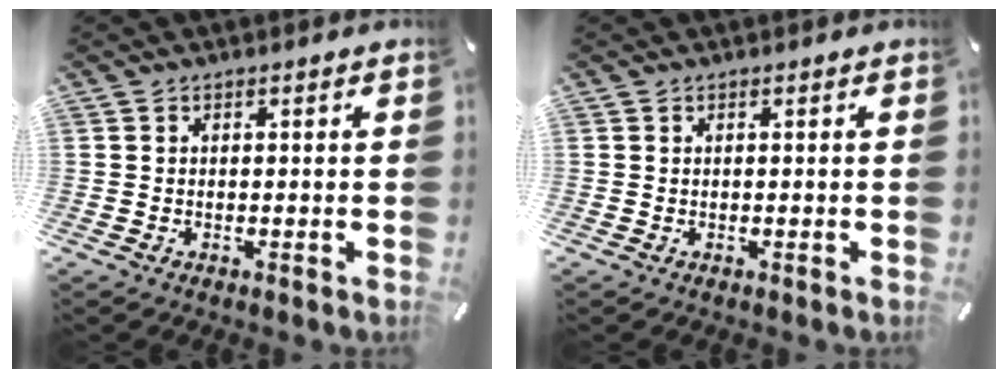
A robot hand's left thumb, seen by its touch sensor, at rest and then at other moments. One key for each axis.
{"total": 0.0}